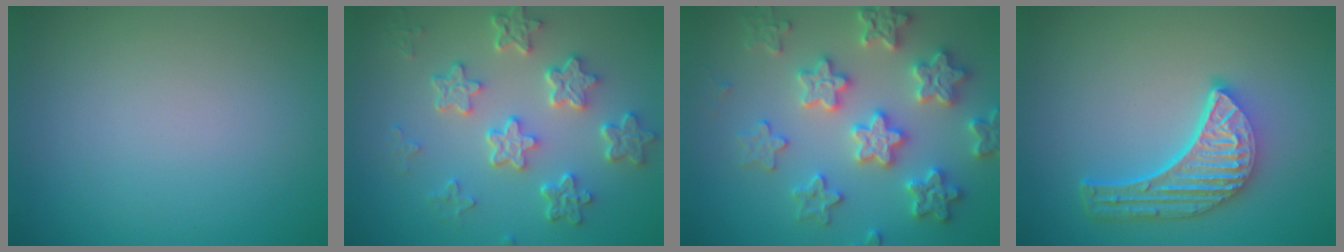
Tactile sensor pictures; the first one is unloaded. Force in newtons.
{"total": 5.6, "press": 4.4, "slide": 3.6}
{"total": 6.1, "press": 6.0, "slide": 1.3}
{"total": 5.8, "press": 4.3, "slide": 3.8}